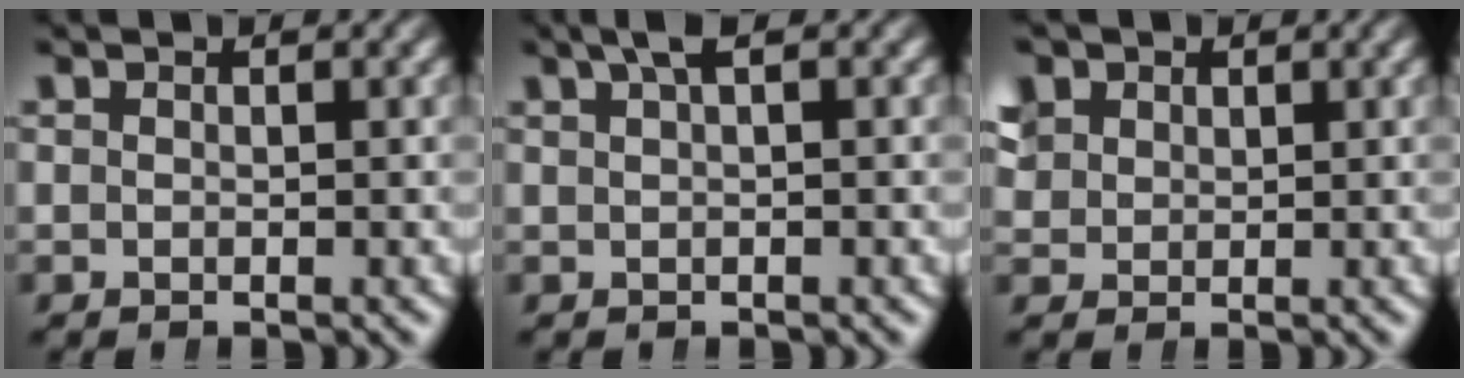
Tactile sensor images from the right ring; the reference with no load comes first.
{"total": 2.1, "force": [1.3, 0.2, 1.6], "torque": [-0.019, 0.016, 0.018]}
{"total": 3.7, "force": [1.8, 2.9, 1.5], "torque": [-0.036, 0.004, 0.034]}